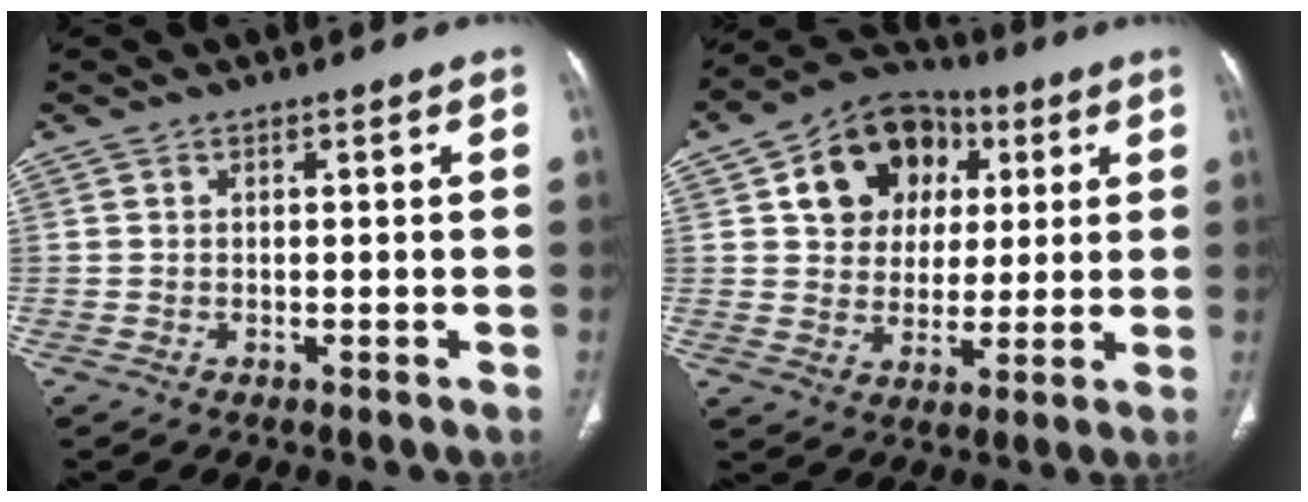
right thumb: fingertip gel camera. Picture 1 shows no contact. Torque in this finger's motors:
{"motor_torque": [-0.21, 0.28, 0.02, 0.02, 0.12]}